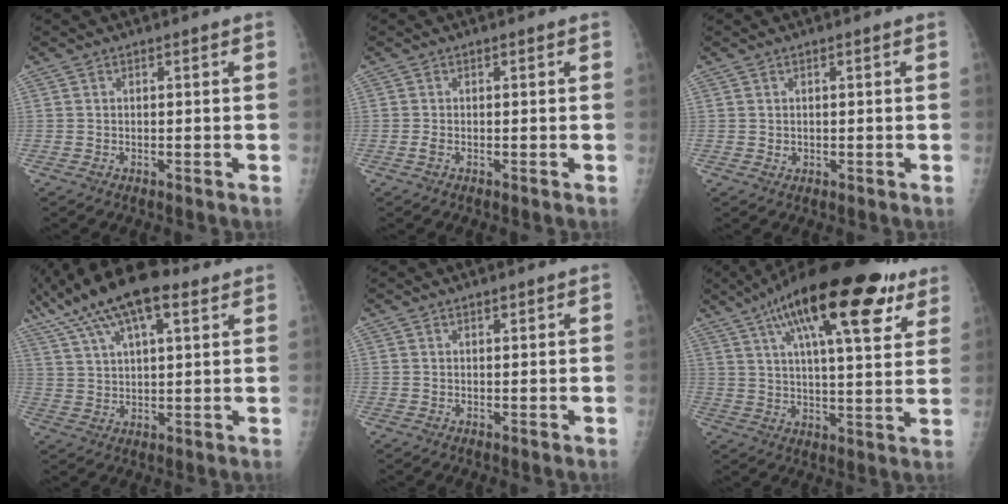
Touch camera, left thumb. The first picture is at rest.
{"total": 0.7, "force": [-0.2, 0.3, 0.6], "torque": [-0.013, -0.003, -0.005]}
{"total": 0.9, "force": [0.1, 0.8, 0.4], "torque": [-0.001, 0.000, 0.006]}
{"total": 18.4, "force": [10.6, 7.2, 13.2], "torque": [-0.234, 0.015, 0.185]}
{"total": 1.0, "force": [0.8, 0.4, 0.5], "torque": [-0.003, -0.004, 0.012]}
{"total": 24.1, "force": [13.3, 7.4, 18.6], "torque": [-0.273, -0.016, 0.202]}